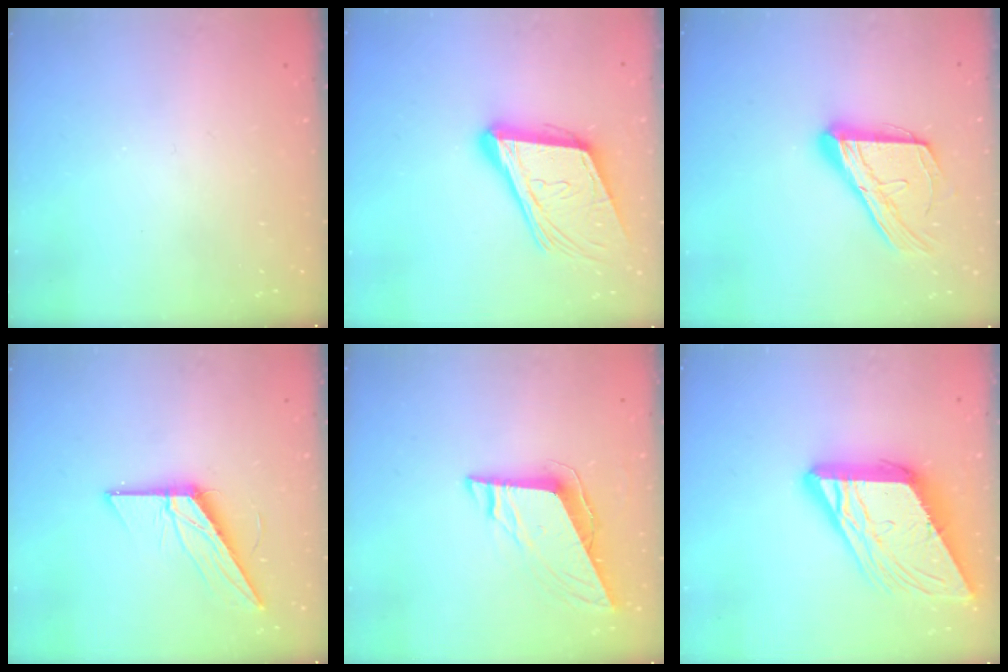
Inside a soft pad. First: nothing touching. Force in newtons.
{"total": 18.8, "press": 18.4, "slide": 4.2}
{"total": 15.8, "press": 15.7, "slide": 1.0}
{"total": 13.8, "press": 13.8, "slide": 0.4}
{"total": 8.9, "press": 8.8, "slide": 1.2}
{"total": 19.3, "press": 19.2, "slide": 2.3}